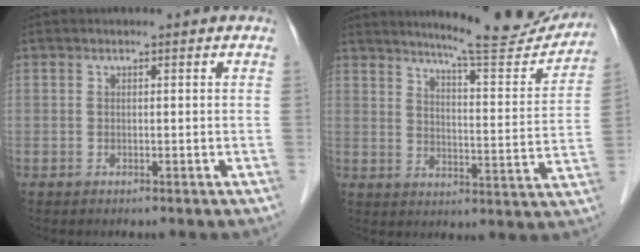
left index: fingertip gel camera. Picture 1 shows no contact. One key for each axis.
{"total": 15.8, "fx": 14.9, "fy": 0.7, "fz": 5.3, "tx": -0.075, "ty": -0.051, "tz": 0.189}